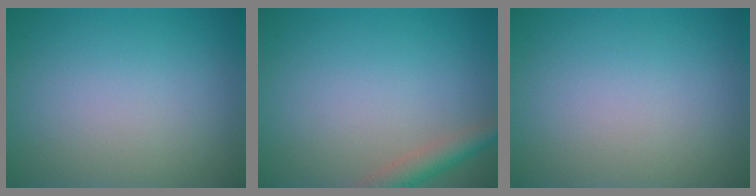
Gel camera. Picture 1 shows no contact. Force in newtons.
{"total": 2.9, "press": 2.9, "slide": 0.2}
{"total": 0.0}